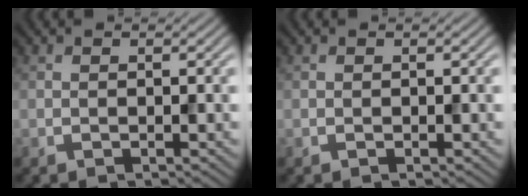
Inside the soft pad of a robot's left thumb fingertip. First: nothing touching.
{"total": 0.0}